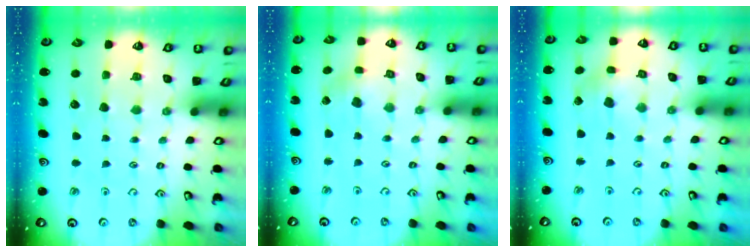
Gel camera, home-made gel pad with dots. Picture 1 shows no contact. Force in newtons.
{"total": 1.8, "press": 1.8, "slide": 0.3}
{"total": 2.9, "press": 2.9, "slide": 0.1}